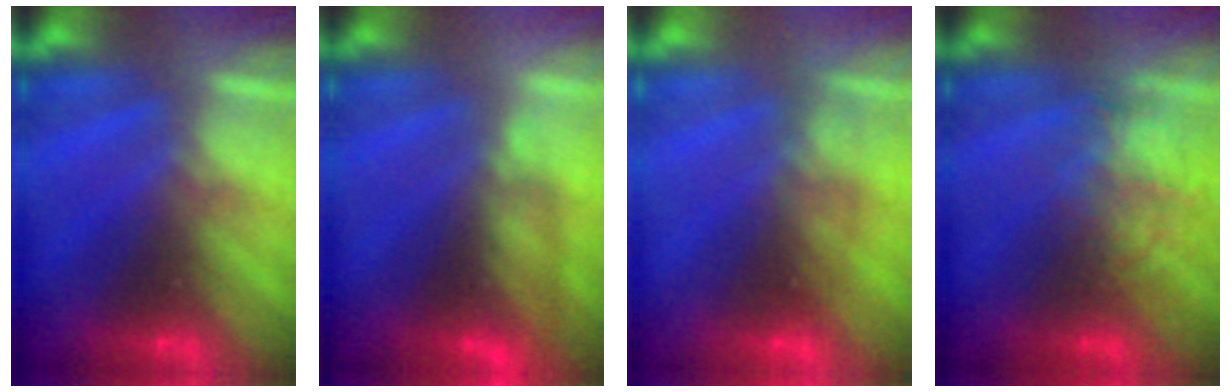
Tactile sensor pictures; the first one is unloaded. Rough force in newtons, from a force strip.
{"total": 3.8}
{"total": 1.7}
{"total": 2.1}